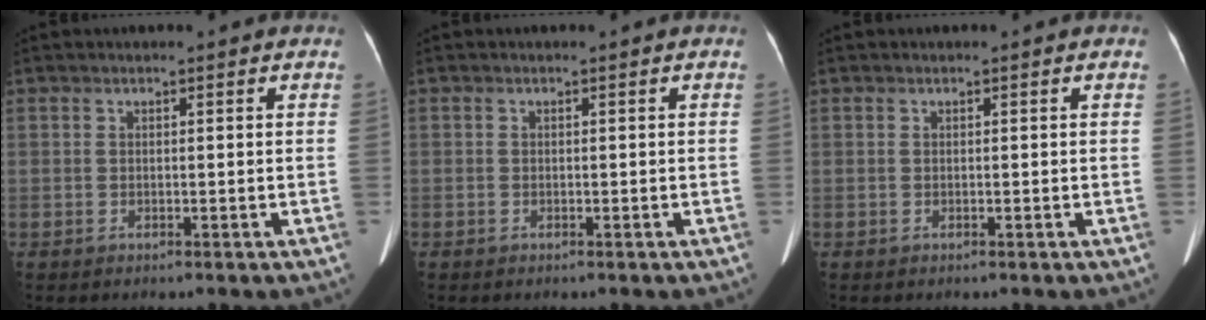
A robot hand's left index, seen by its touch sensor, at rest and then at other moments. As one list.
[{"total": 0.6, "force": [-0.4, 0.4, -0.2], "torque": [0.008, 0.006, -0.009]}, {"total": 0.0}]